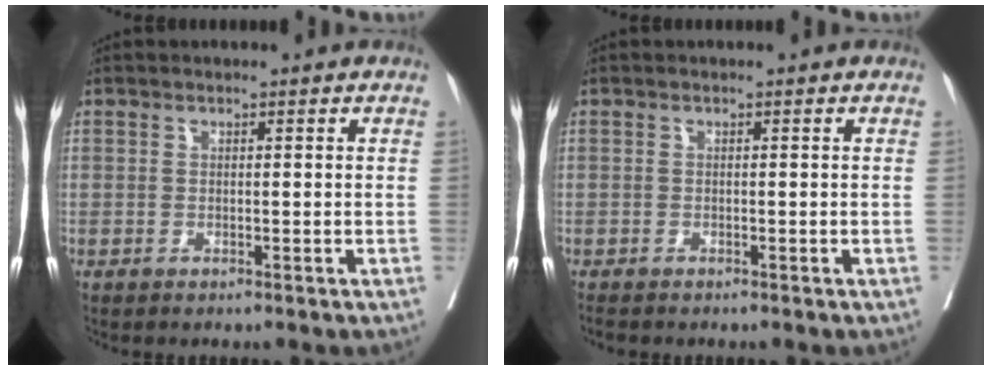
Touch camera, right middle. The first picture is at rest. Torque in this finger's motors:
{"motor_torque": [0.25, -0.29, 0.02, 0.01]}